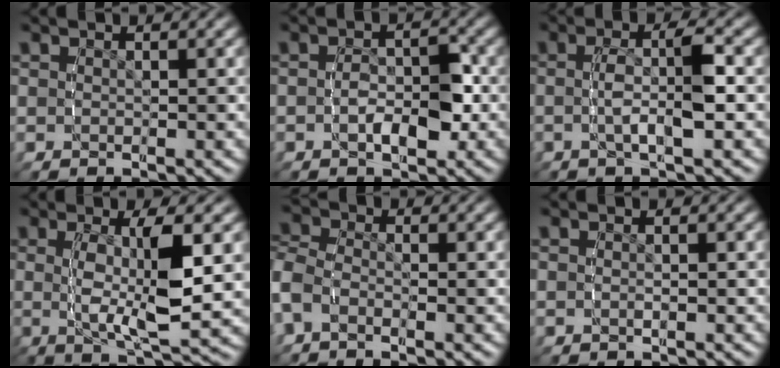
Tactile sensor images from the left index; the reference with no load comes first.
{"total": 2.7, "force": [-1.3, 1.7, 1.8], "torque": [-0.040, -0.001, -0.023]}
{"total": 3.2, "force": [-0.6, 0.1, 3.2], "torque": [-0.068, 0.002, -0.008]}
{"total": 6.8, "force": [0.3, 1.6, 6.6], "torque": [-0.123, -0.013, 0.016]}
{"total": 3.9, "force": [-1.2, 3.2, 1.8], "torque": [-0.063, -0.007, -0.030]}
{"total": 0.0}